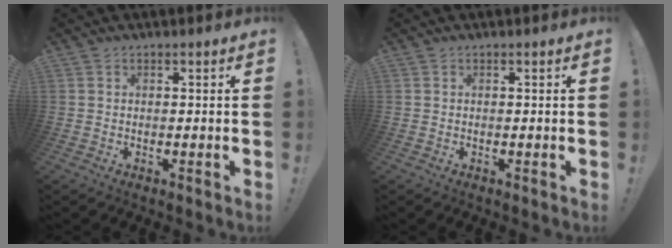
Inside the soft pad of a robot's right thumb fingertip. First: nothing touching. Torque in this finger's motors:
{"motor_torque": [0.00, 0.00, -0.02, 0.02, 0.00]}